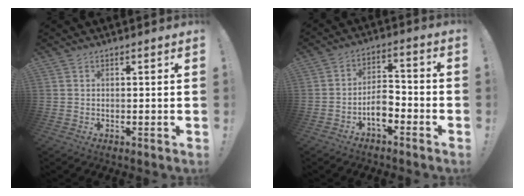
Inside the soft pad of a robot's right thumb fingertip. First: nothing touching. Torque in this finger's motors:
{"motor_torque": [1.67, 0.56, 0.94, -1.08, 0.01]}